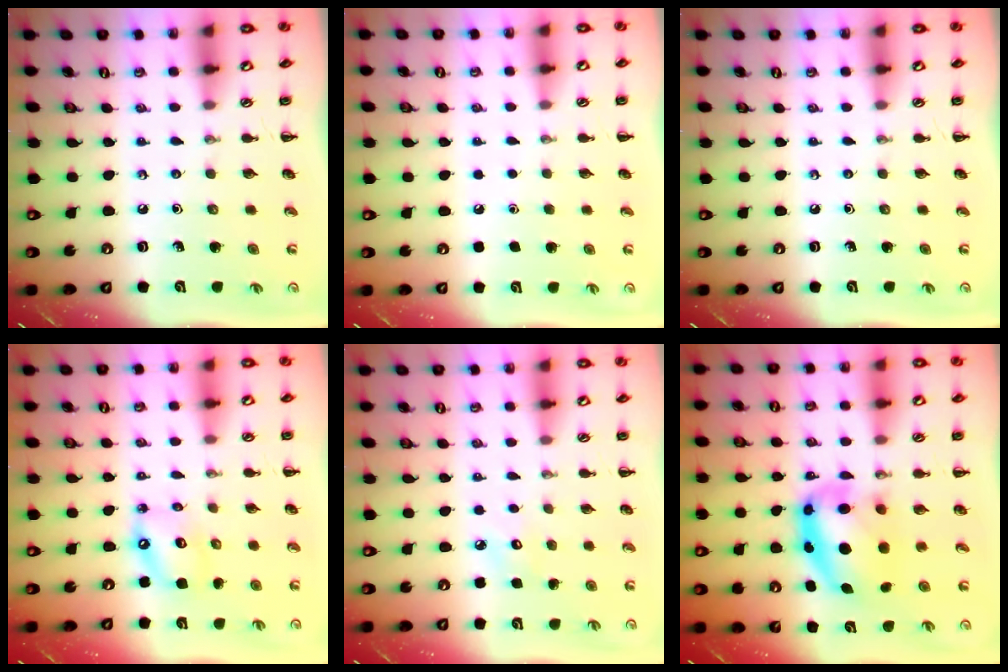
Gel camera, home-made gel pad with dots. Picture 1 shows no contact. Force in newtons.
{"total": 1.8, "press": 1.7, "slide": 0.1}
{"total": 0.0}
{"total": 8.2, "press": 8.1, "slide": 1.7}
{"total": 5.8, "press": 5.6, "slide": 1.3}
{"total": 10.5, "press": 10.2, "slide": 2.6}